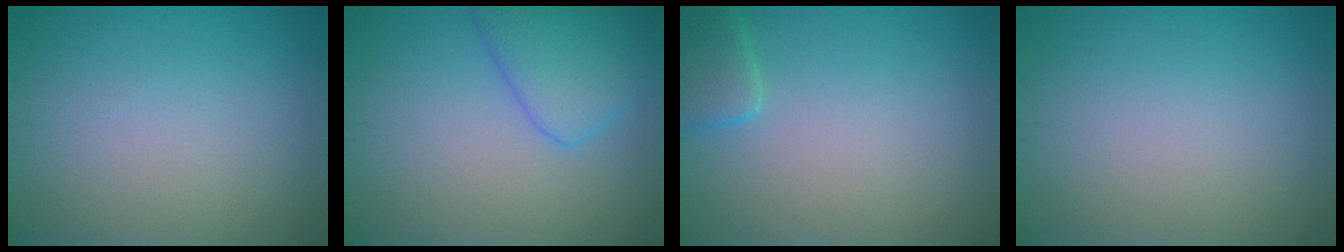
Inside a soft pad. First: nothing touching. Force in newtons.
{"total": 4.6, "press": 4.6, "slide": 0.2}
{"total": 2.4, "press": 2.4, "slide": 0.2}
{"total": 0.0}